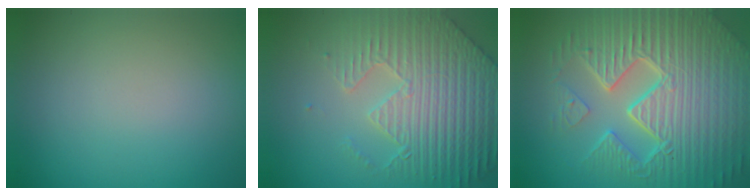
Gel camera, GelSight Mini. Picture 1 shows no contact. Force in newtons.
{"total": 6.5, "press": 5.6, "slide": 3.2}
{"total": 11.2, "press": 7.2, "slide": 8.6}